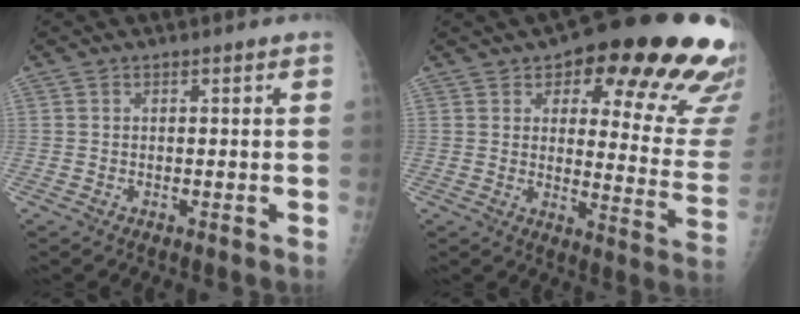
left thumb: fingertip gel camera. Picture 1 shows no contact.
{"total": 23.7, "force": [14.9, 8.0, 16.6], "torque": [-0.155, -0.076, 0.182]}